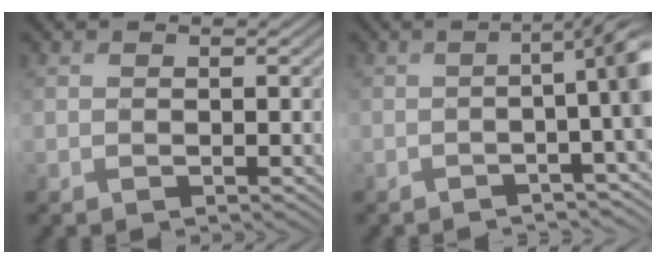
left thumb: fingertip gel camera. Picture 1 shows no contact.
{"total": 7.5, "force": [-1.1, 1.3, 7.3], "torque": [-0.086, 0.002, -0.028]}